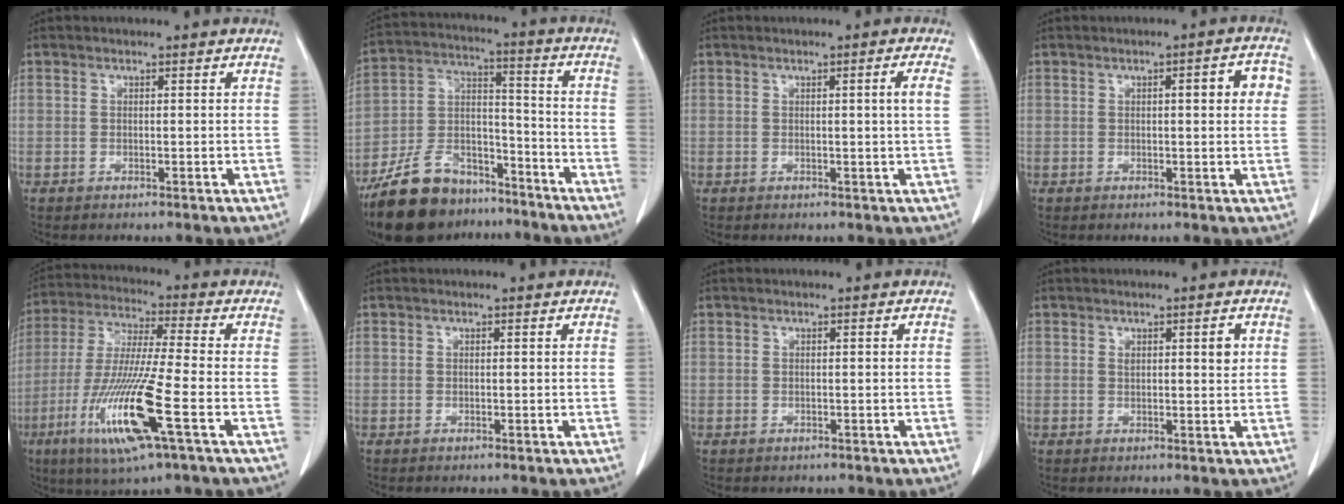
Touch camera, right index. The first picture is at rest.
{"total": 16.0, "force": [-12.3, 7.6, 6.8], "torque": [-0.134, 0.025, -0.215]}
{"total": 2.1, "force": [0.4, -0.6, 2.0], "torque": [-0.030, -0.001, 0.008]}
{"total": 4.5, "force": [1.0, 0.9, 4.3], "torque": [-0.057, 0.013, 0.009]}
{"total": 15.4, "force": [-5.8, 0.2, 14.3], "torque": [-0.298, -0.027, -0.112]}
{"total": 0.0}
{"total": 0.0}
{"total": 2.6, "force": [1.0, 0.7, 2.3], "torque": [-0.036, -0.002, 0.015]}